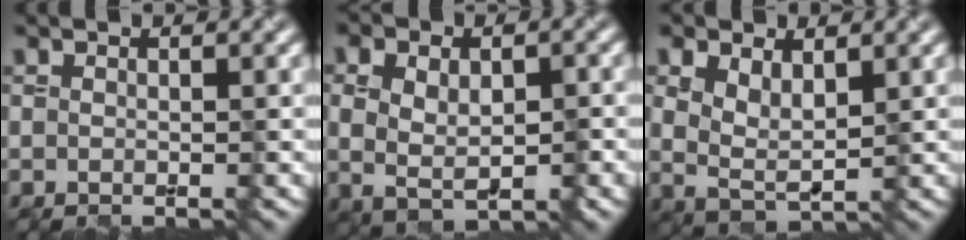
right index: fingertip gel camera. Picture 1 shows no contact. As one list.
[{"total": 4.6, "force": [-0.3, 2.7, 3.7], "torque": [-0.072, -0.010, 0.013]}, {"total": 2.6, "force": [1.1, 1.4, 1.8], "torque": [-0.049, -0.007, 0.033]}]